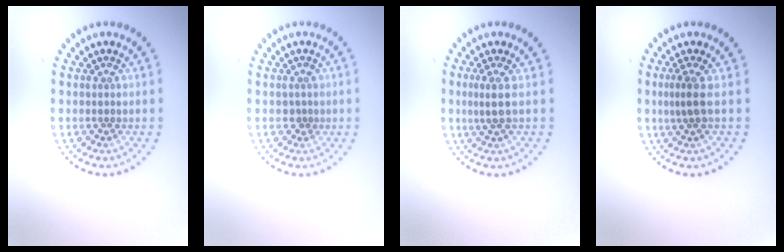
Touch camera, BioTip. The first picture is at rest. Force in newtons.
{"total": 1.0, "press": 0.8, "slide": 0.5}
{"total": 1.8, "press": 1.3, "slide": 1.3}
{"total": 1.8, "press": 1.3, "slide": 1.1}